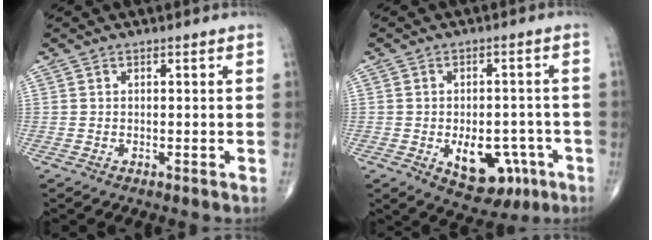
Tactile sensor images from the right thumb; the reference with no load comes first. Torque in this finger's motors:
{"motor_torque": [3.08, 1.46, 1.12, -0.60, 0.26]}